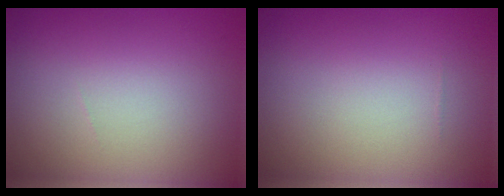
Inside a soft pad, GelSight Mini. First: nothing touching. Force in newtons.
{"total": 0.0}